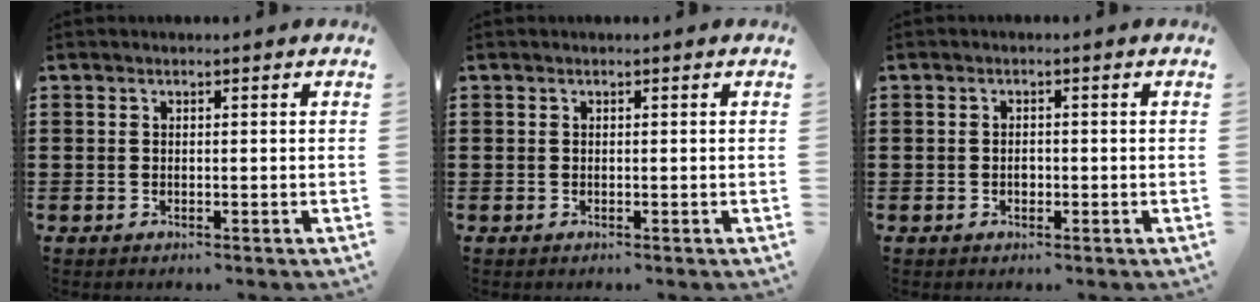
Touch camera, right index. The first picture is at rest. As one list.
[{"total": 0.0}, {"total": 1.4, "force": [-0.3, 0.8, 1.0], "torque": [-0.021, 0.002, -0.005]}]